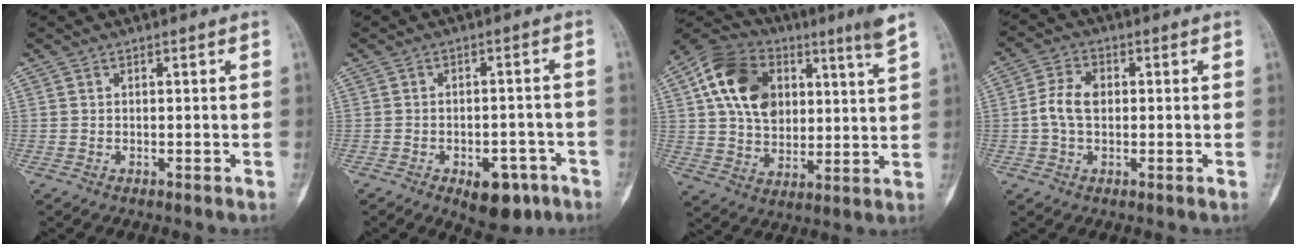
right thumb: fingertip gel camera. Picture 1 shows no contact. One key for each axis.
{"total": 8.7, "fx": -4.5, "fy": 4.7, "fz": 5.7, "tx": -0.052, "ty": 0.026, "tz": -0.051}
{"total": 16.9, "fx": 7.0, "fy": 9.1, "fz": 12.4, "tx": -0.184, "ty": -0.011, "tz": 0.116}
{"total": 5.6, "fx": 0.0, "fy": 3.8, "fz": 4.2, "tx": -0.090, "ty": 0.016, "tz": -0.002}